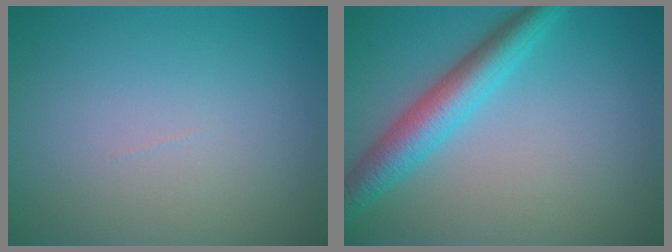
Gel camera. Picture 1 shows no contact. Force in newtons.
{"total": 4.8, "press": 4.8, "slide": 0.1}